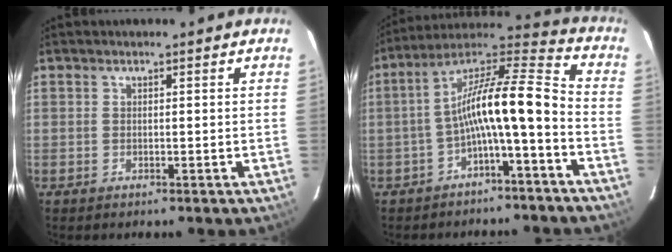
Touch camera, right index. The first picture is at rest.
{"total": 13.8, "force": [-4.6, 2.1, 12.8], "torque": [-0.240, 0.022, -0.085]}